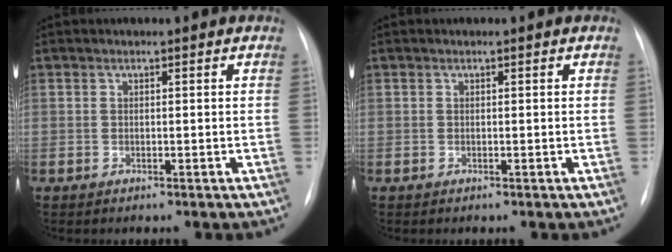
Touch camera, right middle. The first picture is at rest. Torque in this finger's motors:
{"motor_torque": [-0.01, -0.01, 0.00, 0.00]}